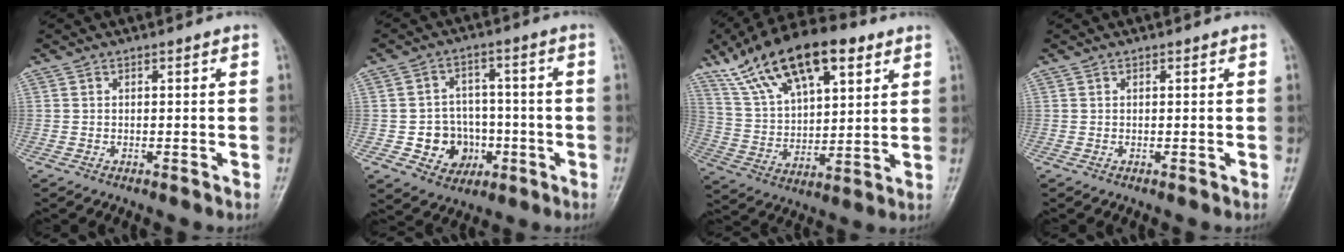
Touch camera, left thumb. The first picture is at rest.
{"total": 9.4, "force": [-2.2, 8.3, 4.0], "torque": [-0.014, 0.018, -0.029]}
{"total": 21.3, "force": [12.4, 9.4, 14.6], "torque": [-0.233, -0.023, 0.228]}
{"total": 0.0}